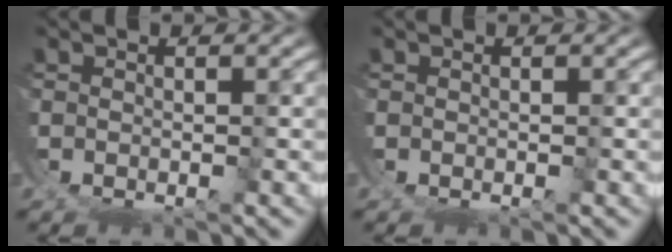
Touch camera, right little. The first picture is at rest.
{"total": 0.0}